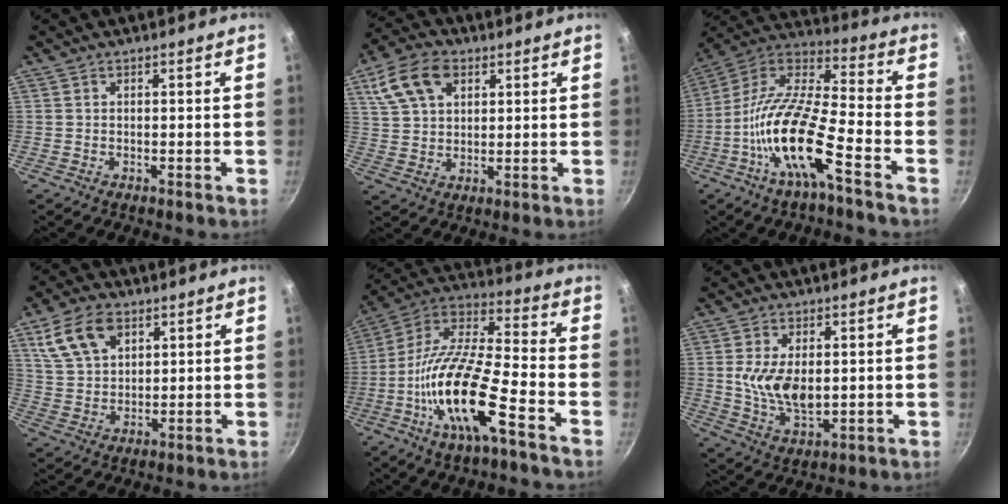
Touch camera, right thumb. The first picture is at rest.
{"total": 11.5, "force": [5.0, 7.6, 7.2], "torque": [-0.124, 0.006, 0.090]}
{"total": 18.1, "force": [-7.5, 5.0, 15.6], "torque": [-0.294, 0.053, -0.165]}
{"total": 11.0, "force": [5.4, 6.9, 6.7], "torque": [-0.111, -0.006, 0.107]}
{"total": 19.3, "force": [-7.9, 5.3, 16.8], "torque": [-0.315, 0.044, -0.168]}
{"total": 9.7, "force": [0.8, 5.3, 8.1], "torque": [-0.148, -0.016, 0.022]}